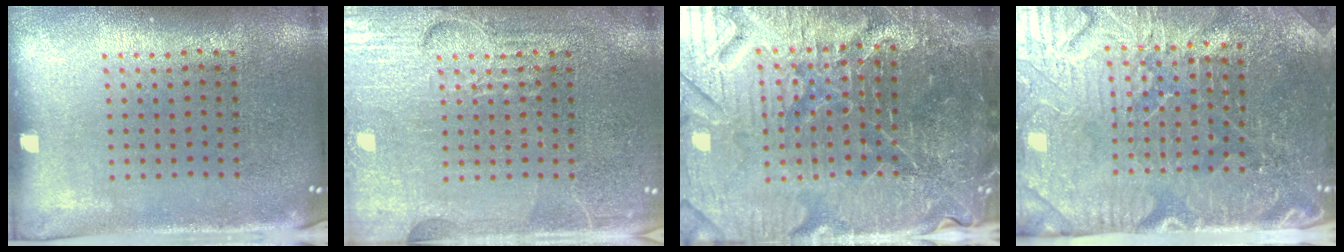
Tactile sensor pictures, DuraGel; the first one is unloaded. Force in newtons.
{"total": 5.6, "press": 5.5, "slide": 0.8}
{"total": 6.8, "press": 6.1, "slide": 2.9}
{"total": 5.0, "press": 4.6, "slide": 1.9}